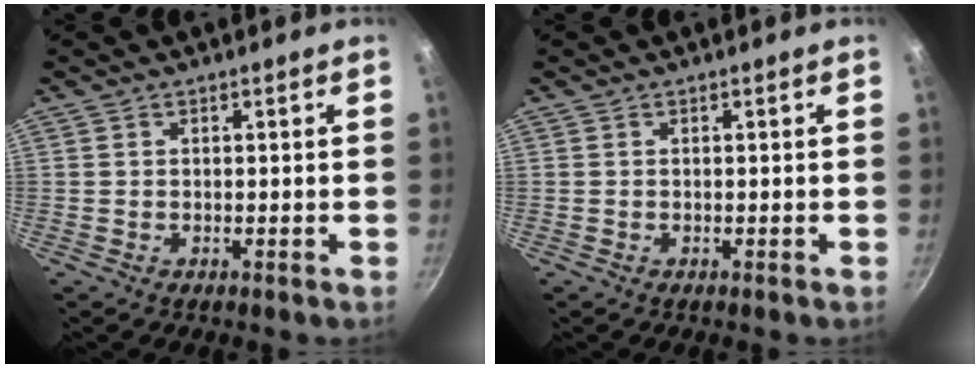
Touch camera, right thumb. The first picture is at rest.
{"total": 0.0}